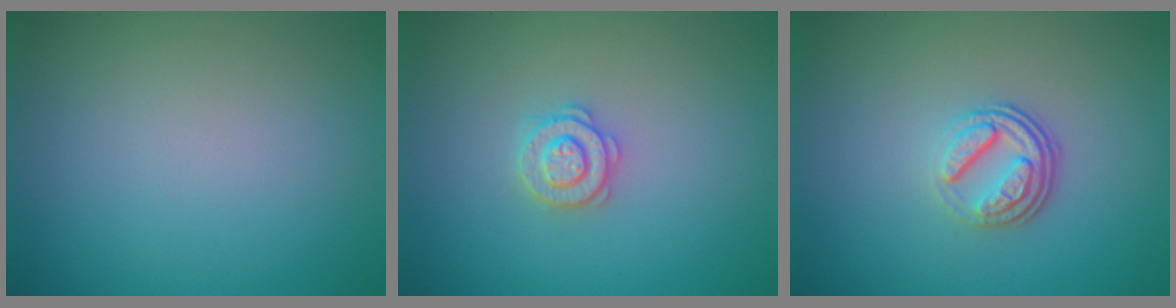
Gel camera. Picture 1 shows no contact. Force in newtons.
{"total": 2.6, "press": 2.5, "slide": 0.5}
{"total": 3.7, "press": 2.6, "slide": 2.6}